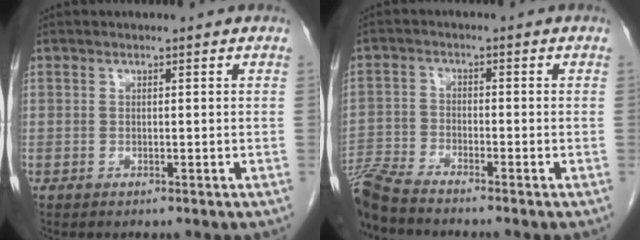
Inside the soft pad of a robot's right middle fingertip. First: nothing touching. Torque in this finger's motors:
{"motor_torque": [0.88, -1.26, 0.18, 0.08]}